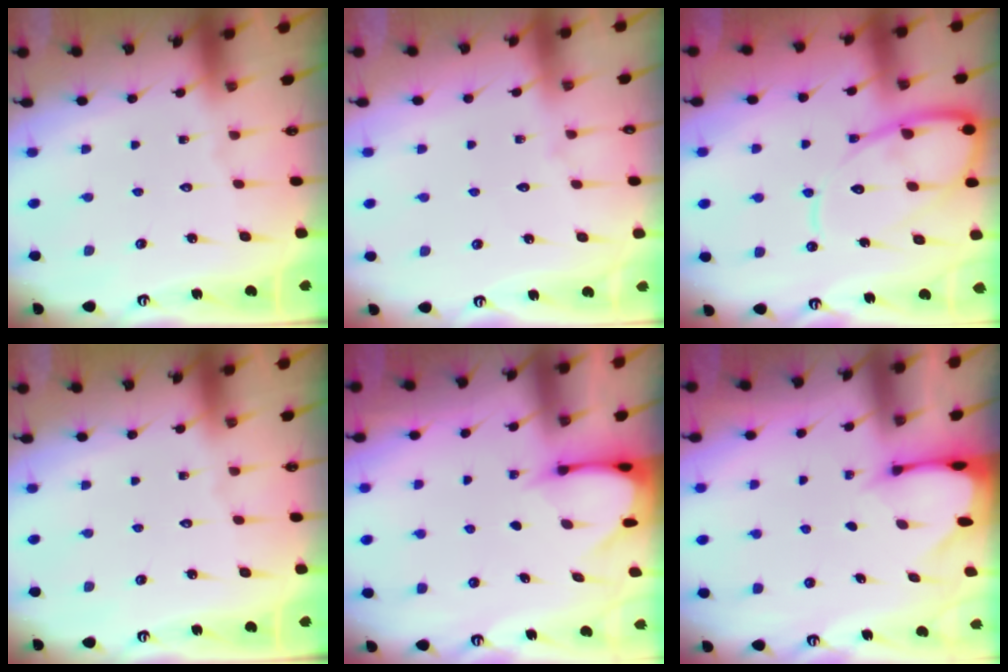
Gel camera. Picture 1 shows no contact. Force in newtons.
{"total": 3.3, "press": 3.3, "slide": 0.5}
{"total": 13.2, "press": 13.1, "slide": 1.2}
{"total": 0.0}
{"total": 3.5, "press": 3.5, "slide": 0.3}
{"total": 2.0, "press": 2.0, "slide": 0.1}